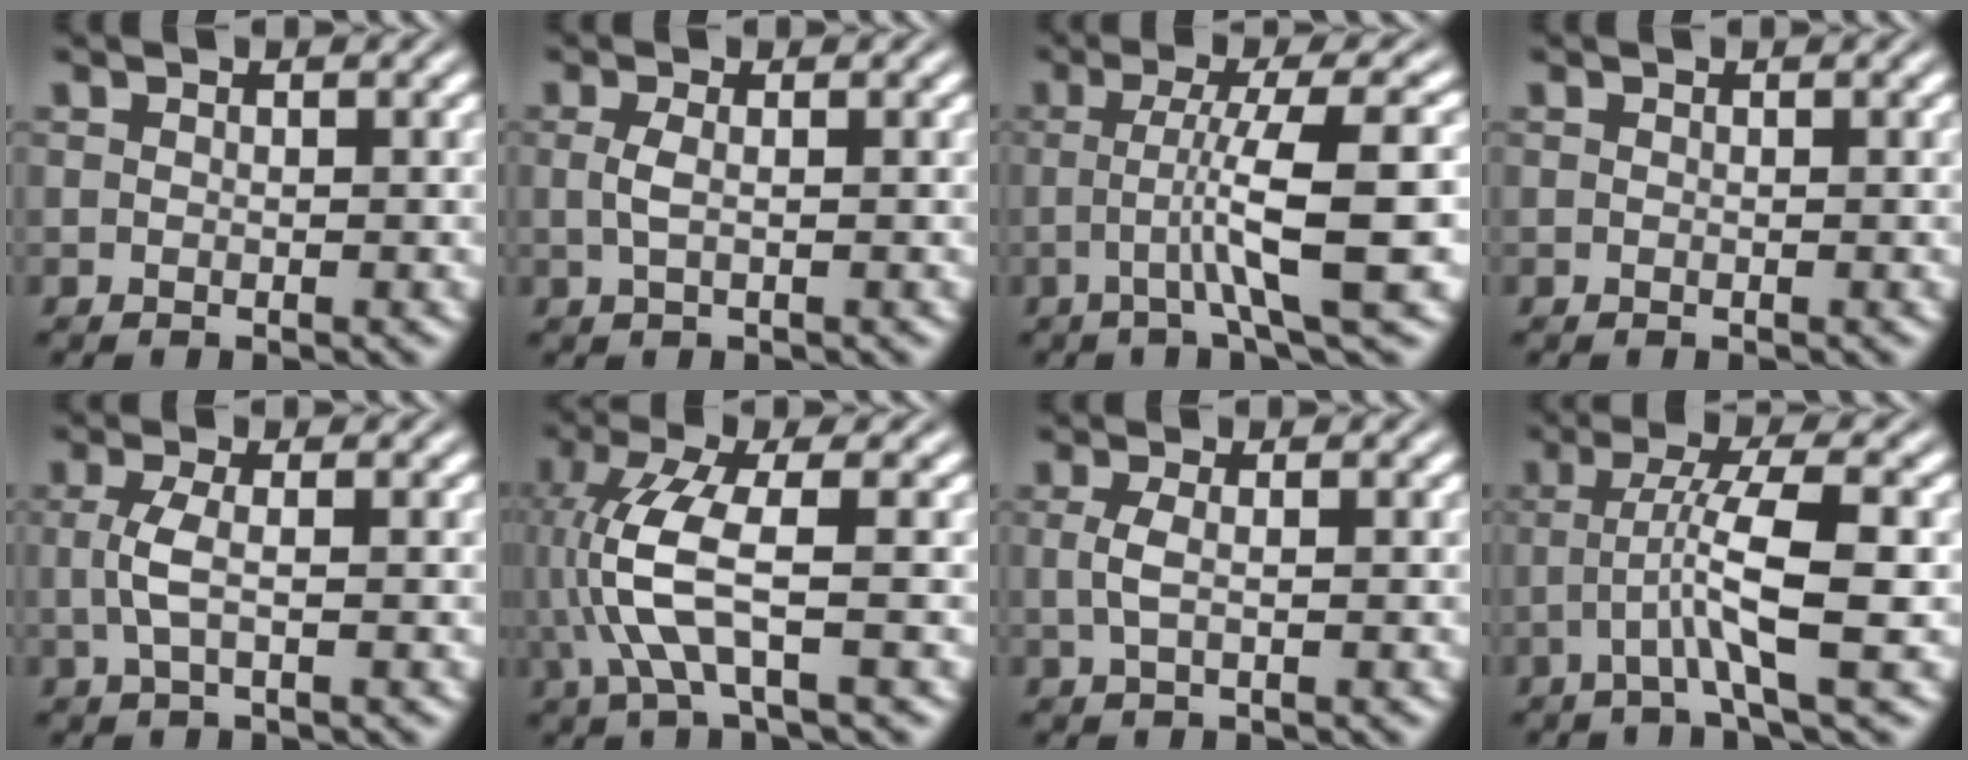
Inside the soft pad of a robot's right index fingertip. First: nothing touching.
{"total": 1.3, "force": [0.1, -0.7, 1.1], "torque": [-0.024, -0.006, 0.008]}
{"total": 5.7, "force": [-0.7, -0.6, 5.6], "torque": [-0.089, -0.010, -0.004]}
{"total": 0.0}
{"total": 2.0, "force": [-0.2, -0.5, 2.0], "torque": [-0.044, -0.004, 0.004]}
{"total": 5.3, "force": [0.0, 1.0, 5.2], "torque": [-0.120, -0.010, 0.010]}
{"total": 1.5, "force": [0.0, -0.6, 1.4], "torque": [-0.029, -0.005, 0.007]}
{"total": 4.8, "force": [-0.2, -0.2, 4.8], "torque": [-0.078, -0.010, -0.002]}